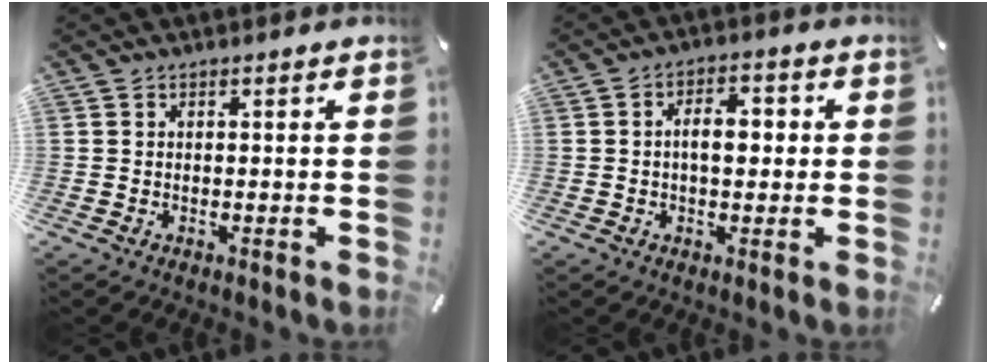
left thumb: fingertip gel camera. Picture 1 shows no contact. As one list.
[{"total": 6.0, "force": [0.0, 3.5, 4.9], "torque": [-0.069, 0.003, -0.008]}]